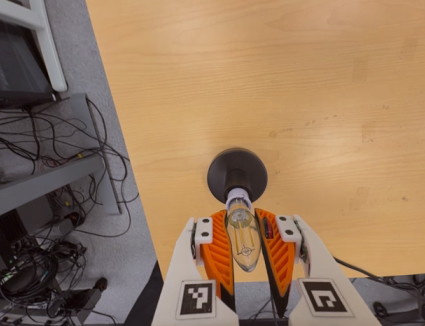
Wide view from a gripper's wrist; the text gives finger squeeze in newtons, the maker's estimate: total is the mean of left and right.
{"total": 23.7, "left": 25.0, "right": 22.4}